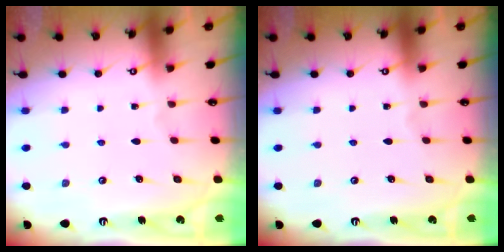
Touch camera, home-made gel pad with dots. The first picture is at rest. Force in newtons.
{"total": 0.0}